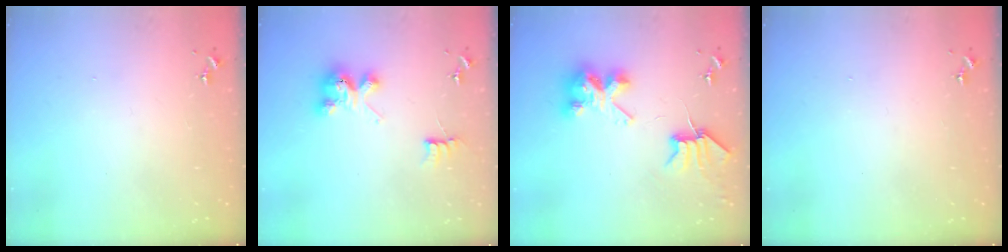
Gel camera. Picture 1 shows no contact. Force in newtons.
{"total": 5.8, "press": 5.8, "slide": 0.2}
{"total": 8.1, "press": 8.0, "slide": 1.3}
{"total": 0.0}